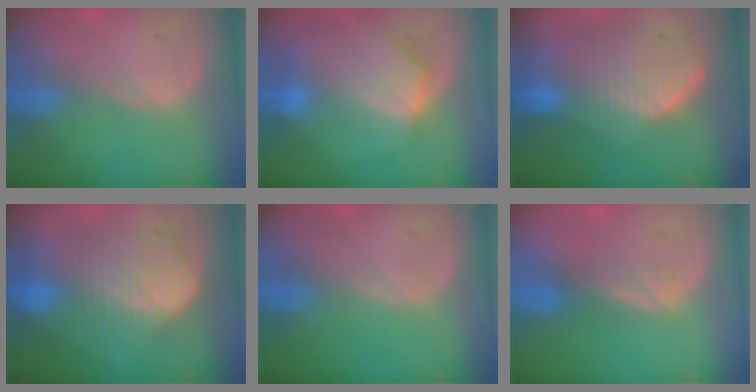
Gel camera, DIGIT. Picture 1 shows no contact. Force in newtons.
{"total": 9.3, "press": 8.2, "slide": 4.3}
{"total": 10.2, "press": 9.0, "slide": 4.9}
{"total": 10.5, "press": 10.4, "slide": 0.5}
{"total": 0.0}
{"total": 2.9, "press": 2.5, "slide": 1.5}